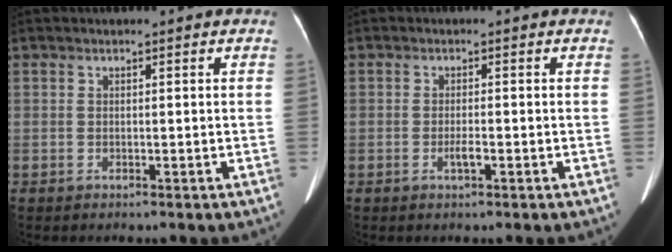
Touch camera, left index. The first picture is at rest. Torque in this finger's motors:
{"motor_torque": [0.32, 0.06, 0.13, 0.00]}